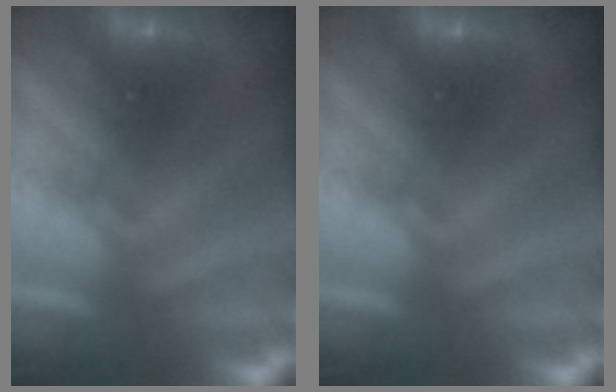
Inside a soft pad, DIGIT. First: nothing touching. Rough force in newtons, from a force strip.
{"total": 0.0}